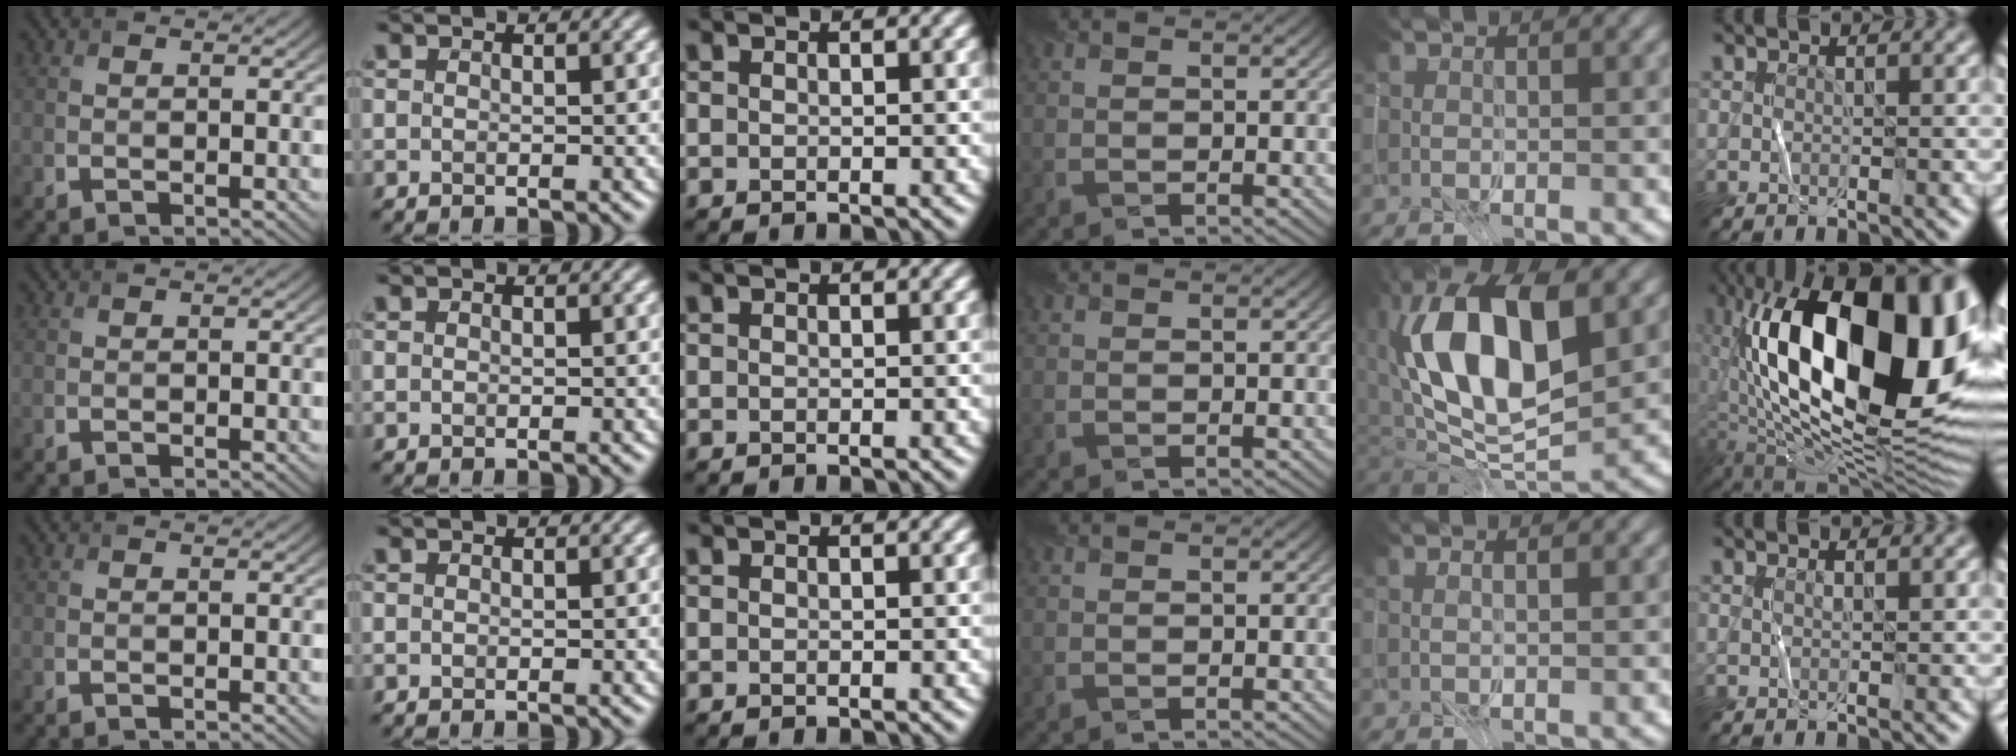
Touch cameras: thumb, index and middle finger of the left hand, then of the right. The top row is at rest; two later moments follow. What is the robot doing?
{"motion": "fold", "object": "coffee filter"}